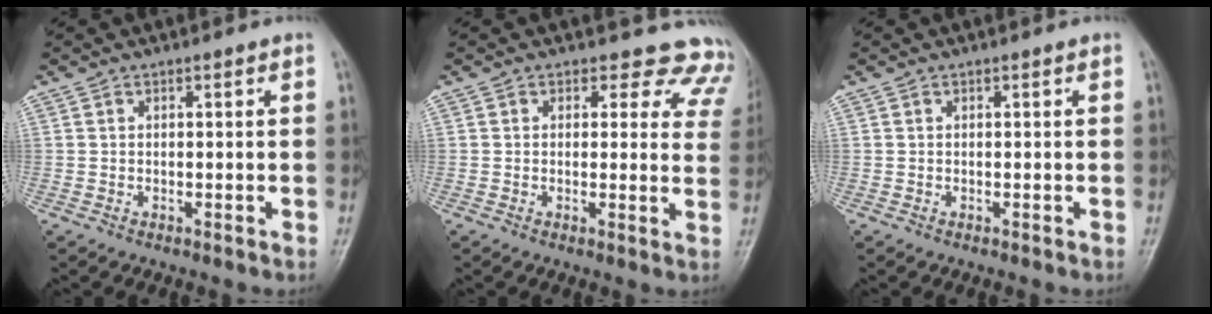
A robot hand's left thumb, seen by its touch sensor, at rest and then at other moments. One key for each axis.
{"total": 10.4, "fx": 9.0, "fy": 5.1, "fz": 1.2, "tx": 0.047, "ty": -0.044, "tz": 0.061}
{"total": 0.0}